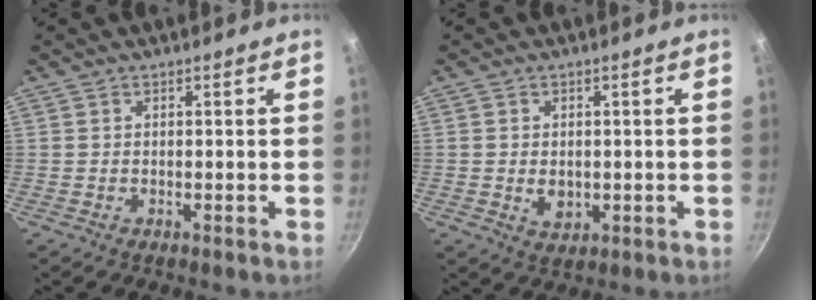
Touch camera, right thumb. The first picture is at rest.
{"total": 3.7, "force": [-0.3, 2.8, 2.4], "torque": [-0.032, -0.004, 0.002]}